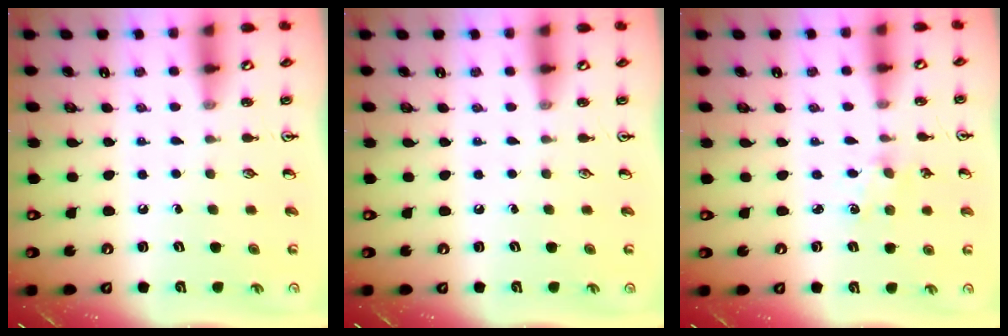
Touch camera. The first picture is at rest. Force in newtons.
{"total": 0.0}
{"total": 0.8, "press": 0.8, "slide": 0.2}